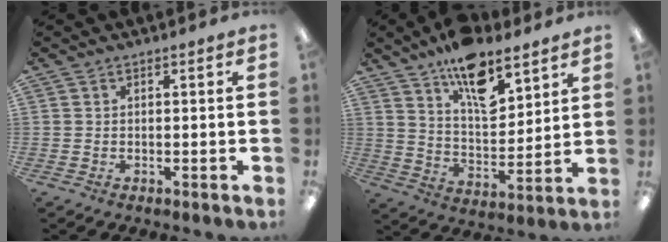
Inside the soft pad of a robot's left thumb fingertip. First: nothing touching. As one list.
[{"total": 14.7, "force": [10.2, 6.5, 8.3], "torque": [-0.124, -0.058, 0.176]}]